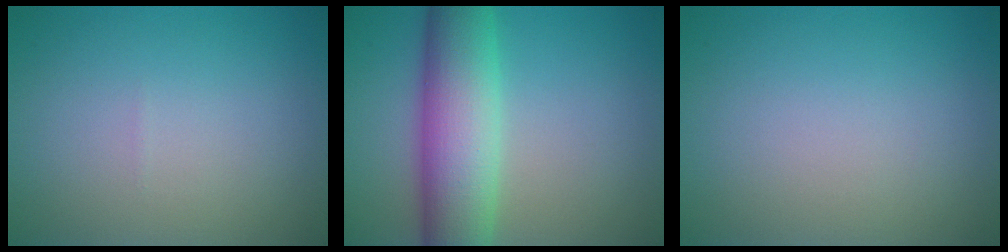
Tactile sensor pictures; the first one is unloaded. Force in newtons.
{"total": 8.8, "press": 8.8, "slide": 0.1}
{"total": 0.0}